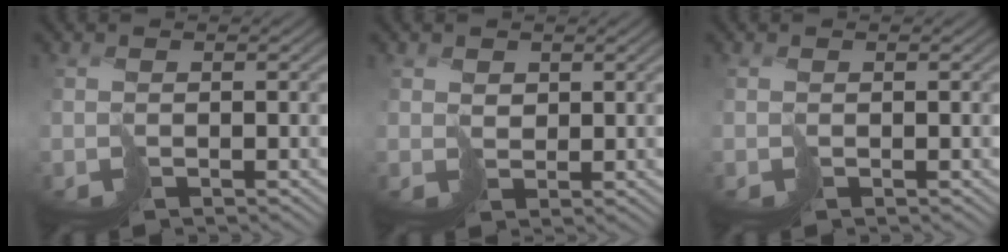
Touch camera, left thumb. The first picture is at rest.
{"total": 2.1, "force": [1.9, 0.8, -0.1], "torque": [-0.001, 0.007, 0.041]}
{"total": 0.0}